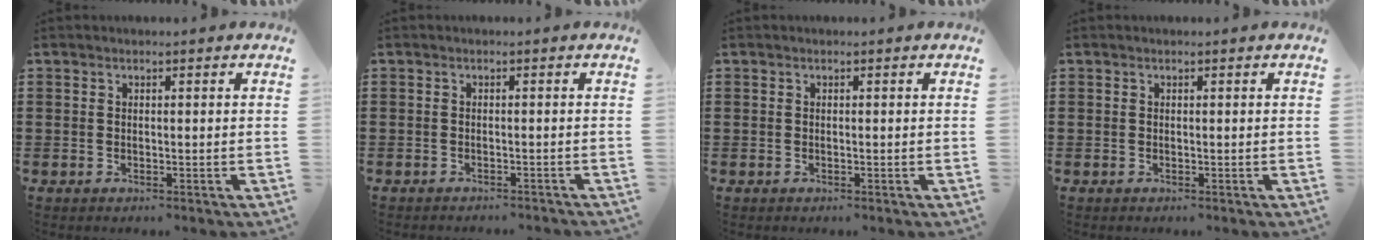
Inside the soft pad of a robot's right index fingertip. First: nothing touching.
{"total": 0.9, "force": [-0.8, -0.1, 0.1], "torque": [-0.005, 0.000, -0.017]}
{"total": 0.0}
{"total": 0.0}